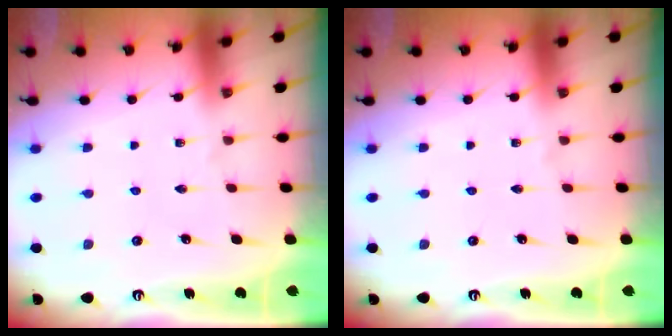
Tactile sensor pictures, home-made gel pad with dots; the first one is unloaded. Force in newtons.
{"total": 0.0}